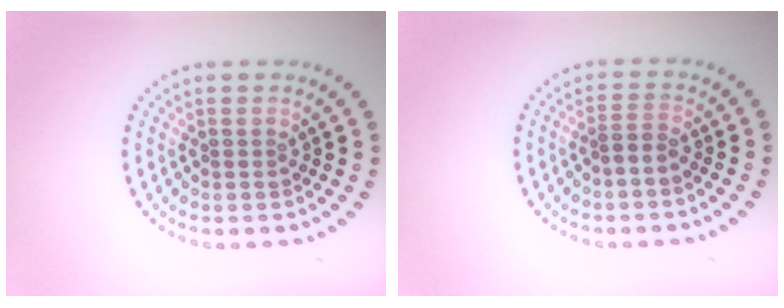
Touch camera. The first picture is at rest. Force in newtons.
{"total": 1.3, "press": 1.1, "slide": 0.7}